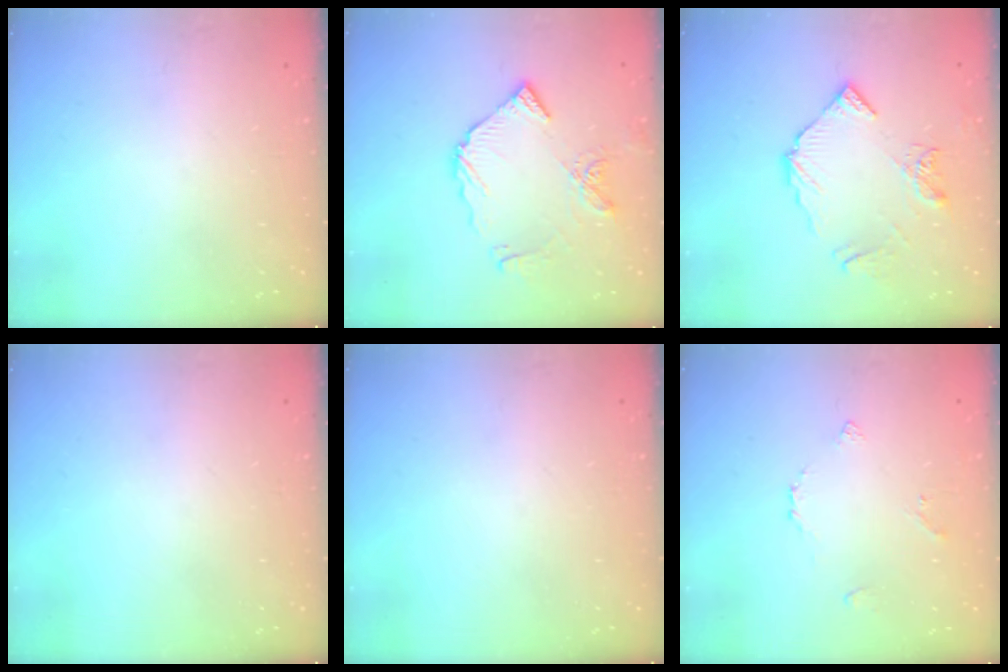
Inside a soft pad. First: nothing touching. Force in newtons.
{"total": 10.6, "press": 10.5, "slide": 1.2}
{"total": 11.0, "press": 10.9, "slide": 1.3}
{"total": 0.0}
{"total": 0.0}
{"total": 3.6, "press": 3.5, "slide": 0.8}